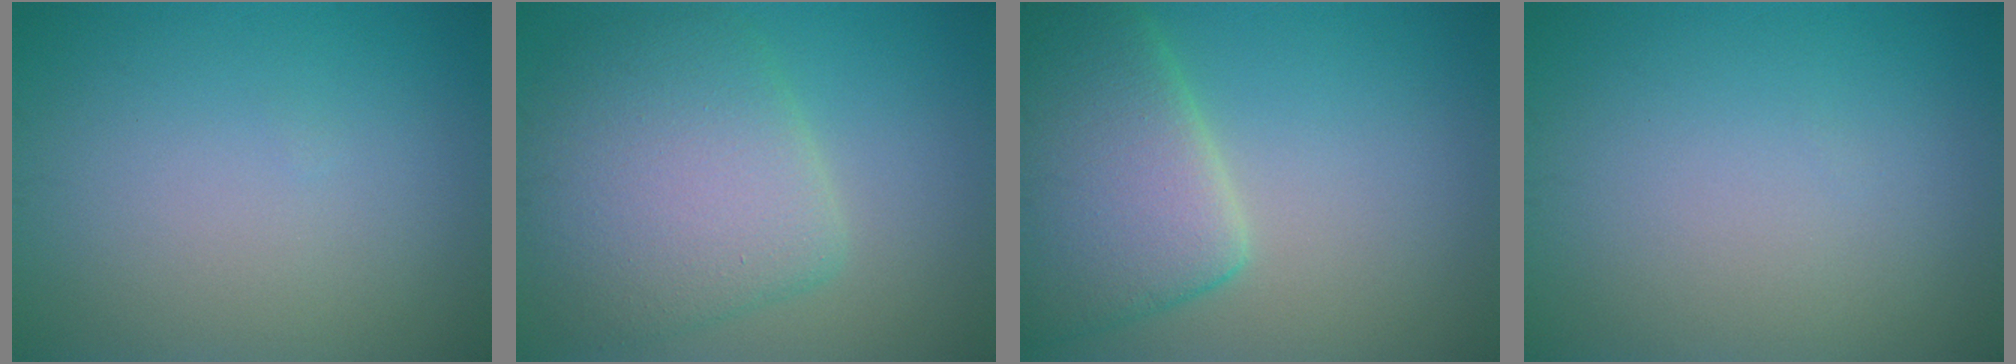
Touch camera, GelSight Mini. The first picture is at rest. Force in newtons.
{"total": 7.4, "press": 7.4, "slide": 0.3}
{"total": 8.5, "press": 8.5, "slide": 0.4}
{"total": 0.0}